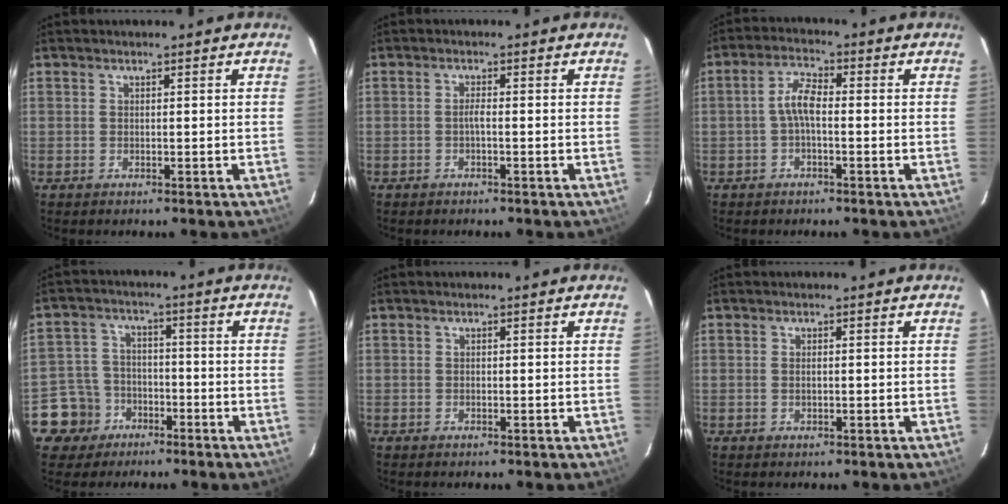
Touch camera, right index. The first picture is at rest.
{"total": 1.2, "force": [-0.4, 0.0, 1.1], "torque": [-0.022, 0.004, -0.010]}
{"total": 4.4, "force": [-0.7, 1.6, 4.0], "torque": [-0.085, 0.015, -0.016]}
{"total": 8.1, "force": [-4.3, 6.9, 0.6], "torque": [-0.042, 0.027, -0.069]}
{"total": 0.0}
{"total": 1.2, "force": [0.0, 0.5, 1.0], "torque": [-0.019, 0.001, 0.000]}